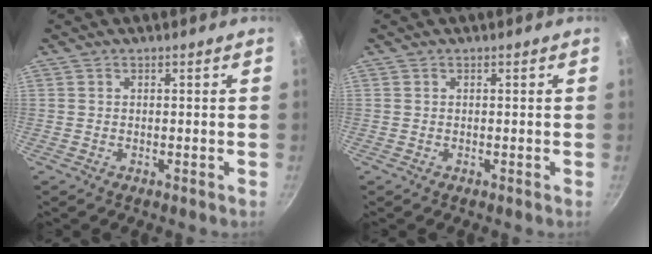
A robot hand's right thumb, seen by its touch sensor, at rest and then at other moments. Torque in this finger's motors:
{"motor_torque": [0.00, 0.00, -0.02, -0.02, 0.00]}